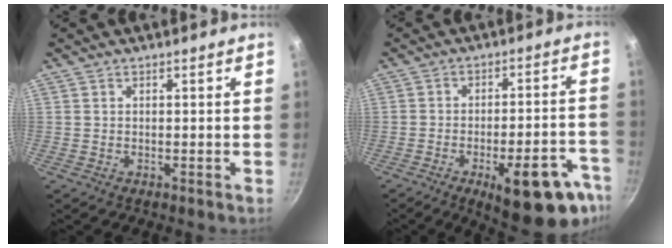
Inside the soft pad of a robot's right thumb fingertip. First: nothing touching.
{"total": 18.0, "force": [-9.3, 6.4, 13.9], "torque": [-0.128, 0.040, -0.117]}